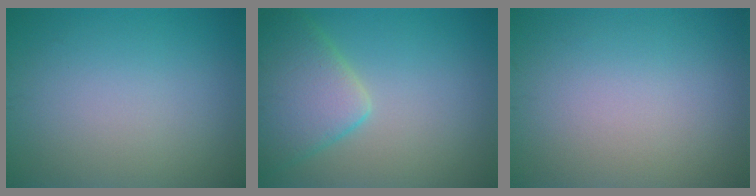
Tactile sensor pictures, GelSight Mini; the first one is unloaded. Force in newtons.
{"total": 5.9, "press": 5.8, "slide": 0.5}
{"total": 0.0}